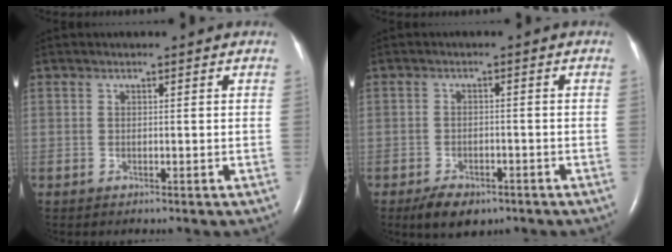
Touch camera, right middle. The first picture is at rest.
{"total": 5.2, "force": [-3.7, 2.5, 2.7], "torque": [-0.047, -0.003, -0.053]}